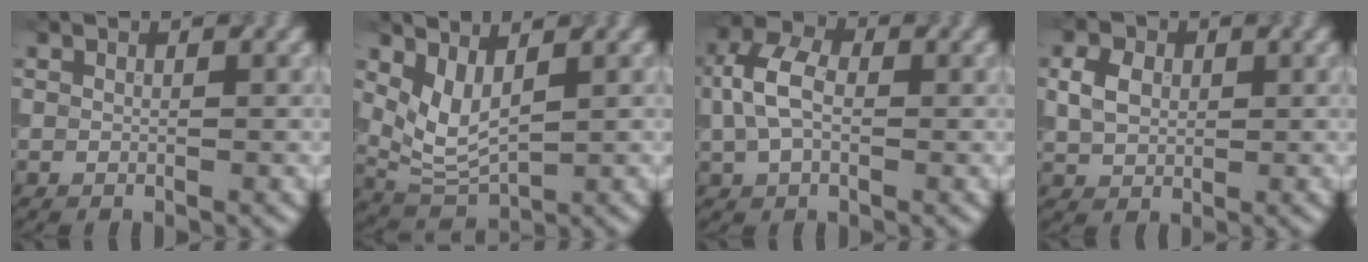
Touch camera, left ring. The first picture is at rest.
{"total": 3.8, "force": [1.4, 1.9, 3.0], "torque": [-0.071, -0.003, 0.039]}
{"total": 4.9, "force": [0.1, 3.1, 3.8], "torque": [-0.087, 0.016, 0.000]}
{"total": 2.9, "force": [0.4, 2.2, 1.9], "torque": [-0.046, 0.009, 0.013]}